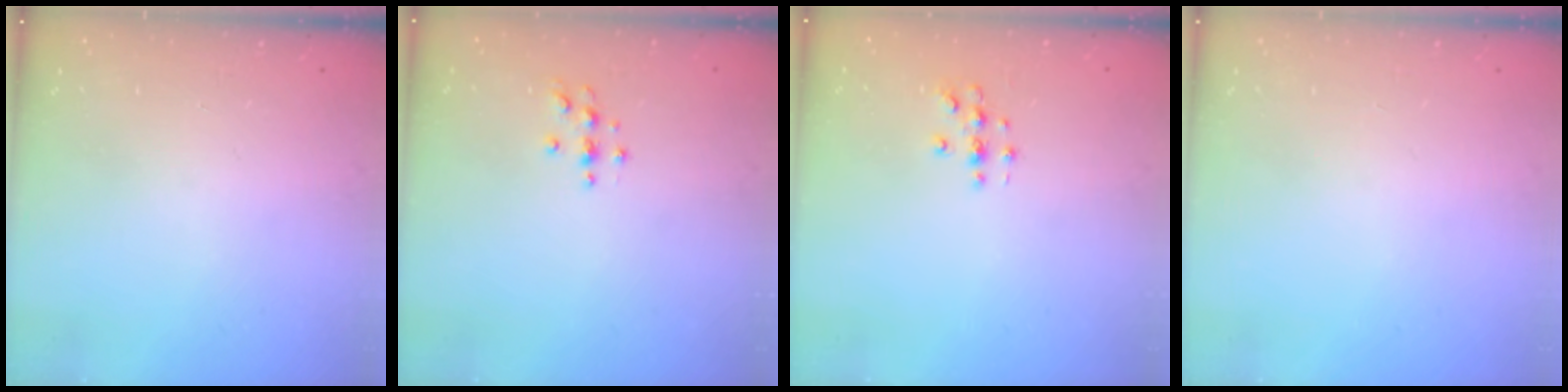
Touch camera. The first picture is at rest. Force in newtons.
{"total": 3.7, "press": 3.7, "slide": 0.5}
{"total": 3.0, "press": 3.0, "slide": 0.3}
{"total": 0.0}